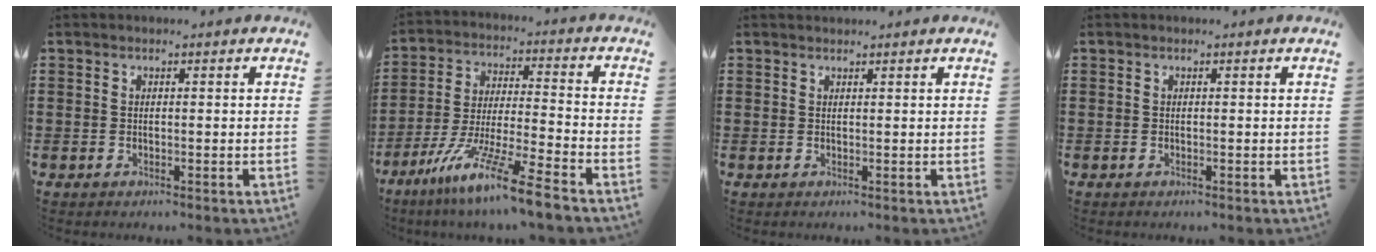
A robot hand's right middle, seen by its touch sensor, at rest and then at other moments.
{"total": 11.2, "force": [-9.0, -0.6, 6.7], "torque": [-0.131, 0.000, -0.179]}
{"total": 0.6, "force": [0.6, 0.1, -0.1], "torque": [0.000, 0.001, 0.011]}
{"total": 0.0}